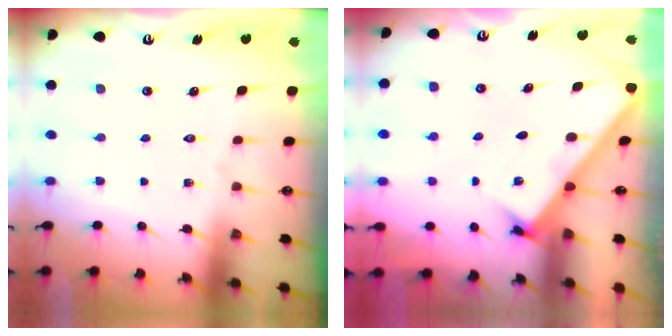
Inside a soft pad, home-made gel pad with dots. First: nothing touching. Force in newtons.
{"total": 2.7, "press": 2.7, "slide": 0.4}